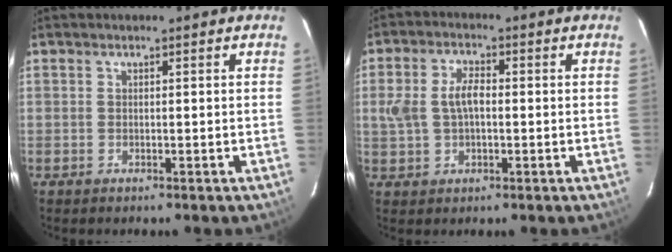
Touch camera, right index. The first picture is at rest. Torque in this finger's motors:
{"motor_torque": [0.16, -0.03, 0.17, 0.09]}